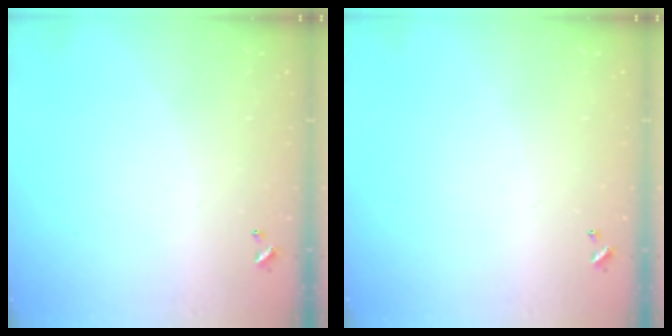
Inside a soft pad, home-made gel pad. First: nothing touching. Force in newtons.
{"total": 0.0}